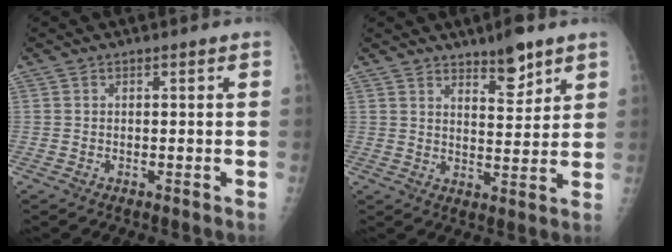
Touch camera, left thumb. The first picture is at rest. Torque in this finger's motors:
{"motor_torque": [0.42, 0.45, 0.20, 0.03, 0.03]}